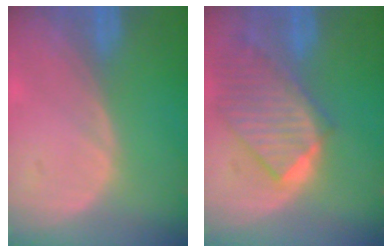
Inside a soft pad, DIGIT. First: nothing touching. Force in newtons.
{"total": 9.8, "press": 8.6, "slide": 4.7}